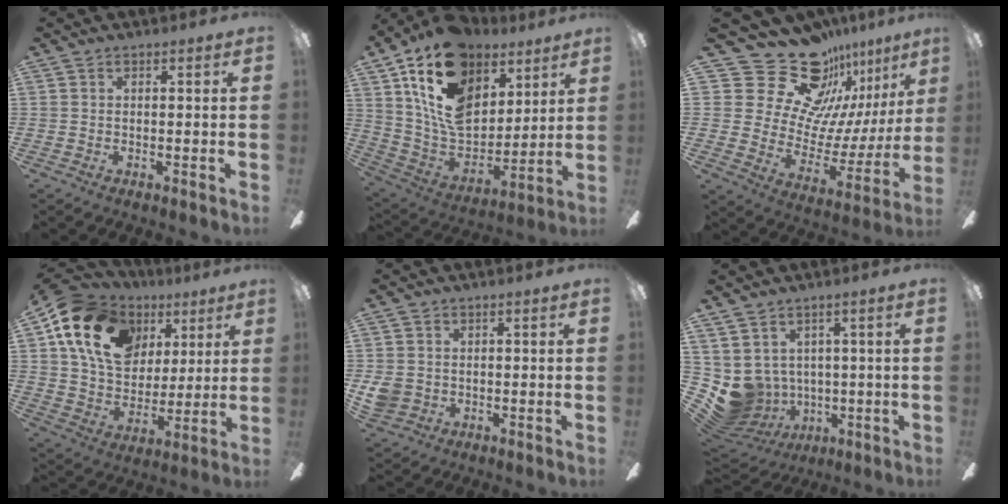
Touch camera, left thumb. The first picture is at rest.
{"total": 21.2, "force": [11.6, 13.5, 11.5], "torque": [-0.222, -0.061, 0.213]}
{"total": 24.7, "force": [19.2, 12.8, 8.9], "torque": [-0.148, -0.139, 0.367]}
{"total": 19.9, "force": [8.8, 14.4, 10.6], "torque": [-0.203, -0.009, 0.165]}
{"total": 4.3, "force": [0.1, 4.1, 1.6], "torque": [-0.030, 0.006, 0.005]}
{"total": 8.0, "force": [0.3, 7.8, 2.0], "torque": [-0.098, -0.019, 0.018]}